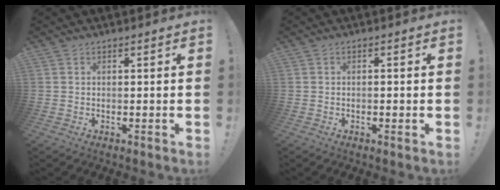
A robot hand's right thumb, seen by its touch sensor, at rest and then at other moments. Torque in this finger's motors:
{"motor_torque": [0.10, -0.10, -0.24, 0.31, -0.02]}